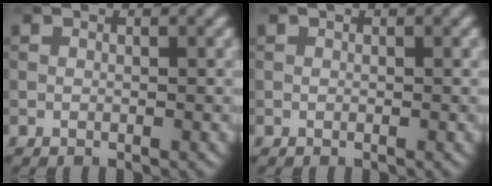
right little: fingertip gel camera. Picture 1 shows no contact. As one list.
[{"total": 0.0}]